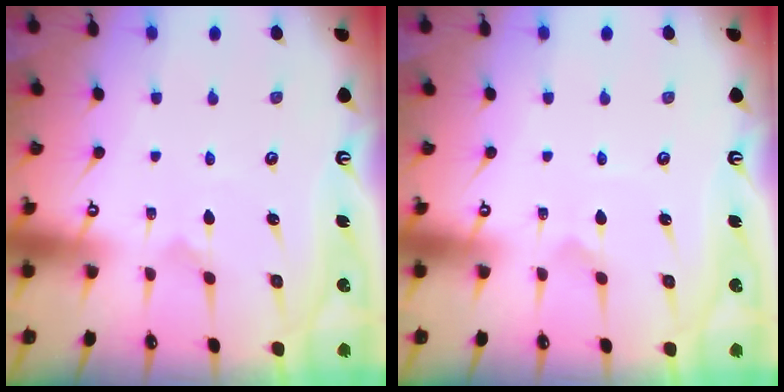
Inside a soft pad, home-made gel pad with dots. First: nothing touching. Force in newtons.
{"total": 0.8, "press": 0.8, "slide": 0.1}